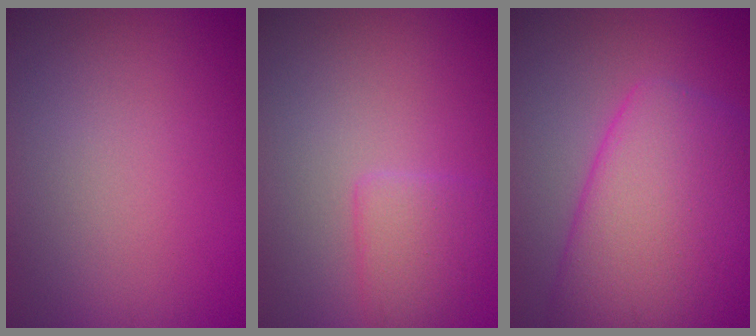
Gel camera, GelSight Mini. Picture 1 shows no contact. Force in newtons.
{"total": 2.6, "press": 2.6, "slide": 0.1}
{"total": 10.3, "press": 10.3, "slide": 0.4}